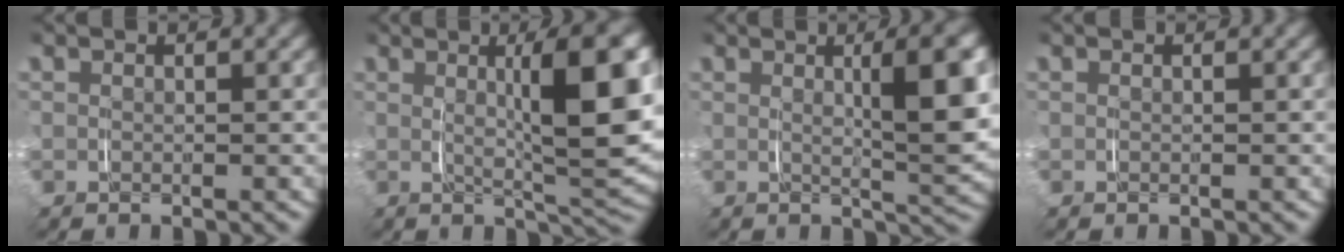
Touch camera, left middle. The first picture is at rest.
{"total": 9.3, "force": [1.6, 2.4, 8.9], "torque": [-0.115, 0.011, 0.025]}
{"total": 6.2, "force": [1.2, 1.3, 5.9], "torque": [-0.077, 0.002, 0.022]}
{"total": 0.0}